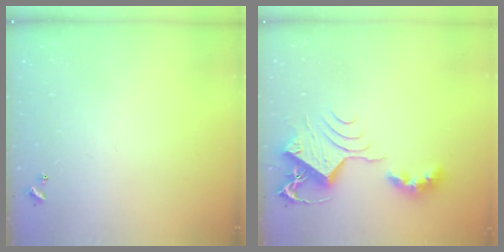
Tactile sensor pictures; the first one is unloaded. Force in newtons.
{"total": 10.1, "press": 10.0, "slide": 1.5}